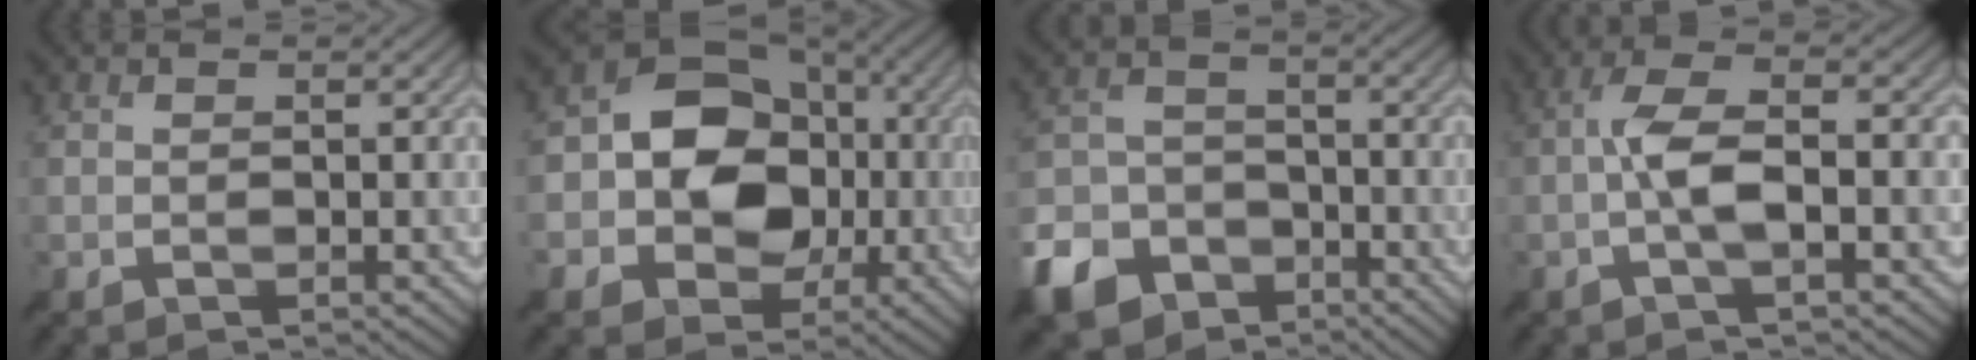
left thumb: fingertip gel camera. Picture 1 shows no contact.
{"total": 11.9, "force": [-0.6, 9.7, 6.8], "torque": [-0.115, -0.003, -0.031]}
{"total": 9.2, "force": [-6.1, 5.8, 3.8], "torque": [-0.089, -0.010, -0.134]}
{"total": 6.8, "force": [-1.2, 1.4, 6.5], "torque": [-0.124, 0.017, -0.035]}